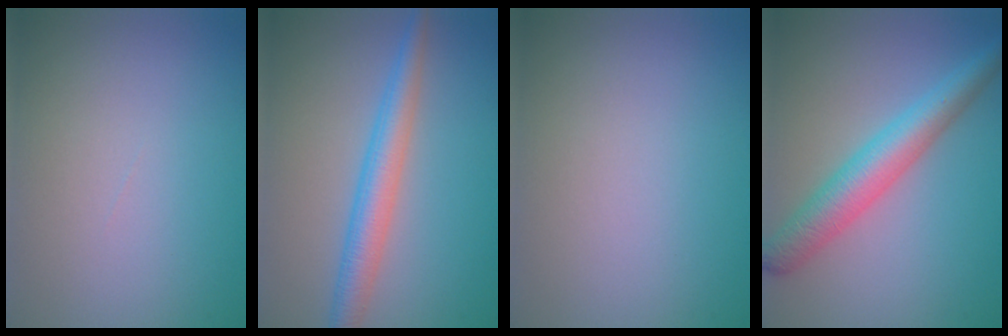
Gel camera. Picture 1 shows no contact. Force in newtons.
{"total": 3.7, "press": 3.7, "slide": 0.1}
{"total": 0.0}
{"total": 5.0, "press": 5.0, "slide": 0.2}